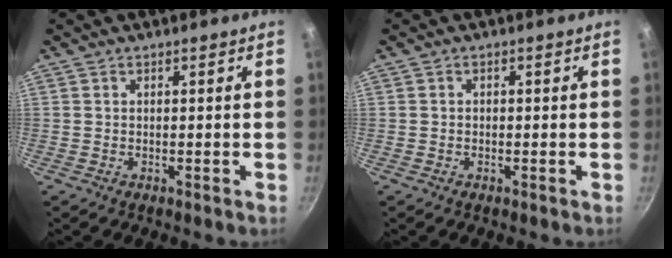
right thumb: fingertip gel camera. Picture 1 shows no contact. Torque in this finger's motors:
{"motor_torque": [-0.49, -0.30, -0.07, 0.21, -0.06]}